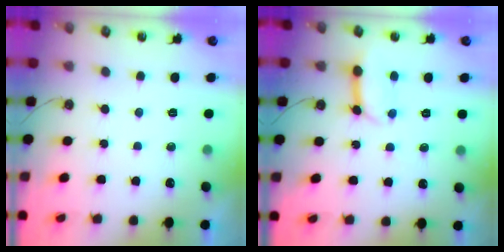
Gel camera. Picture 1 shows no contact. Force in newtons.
{"total": 9.8, "press": 9.8, "slide": 1.0}